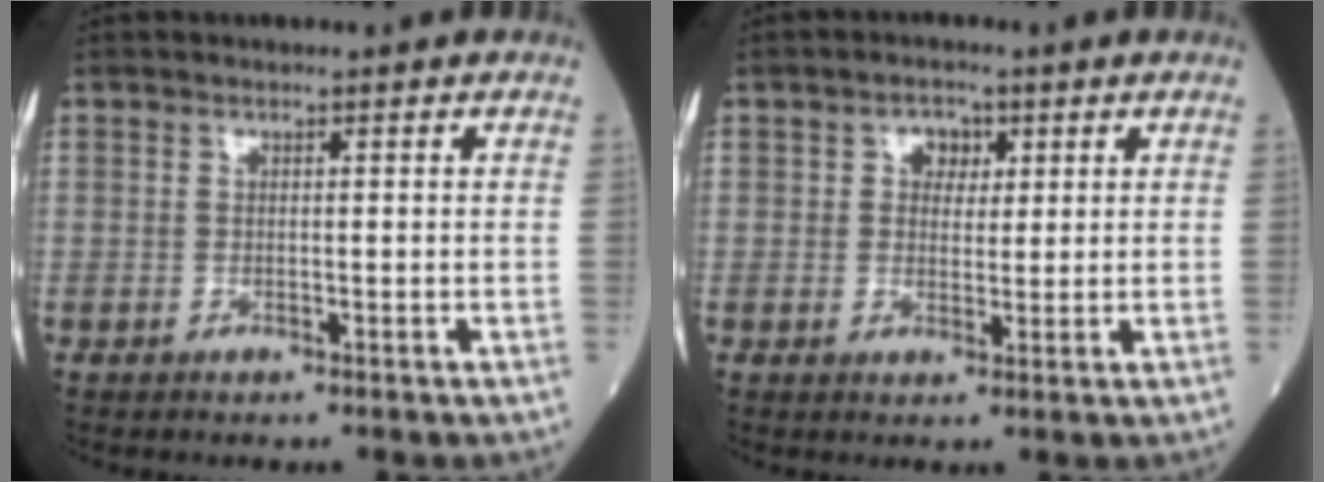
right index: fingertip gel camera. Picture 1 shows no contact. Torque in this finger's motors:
{"motor_torque": [0.01, 0.01, 0.05, 0.01]}